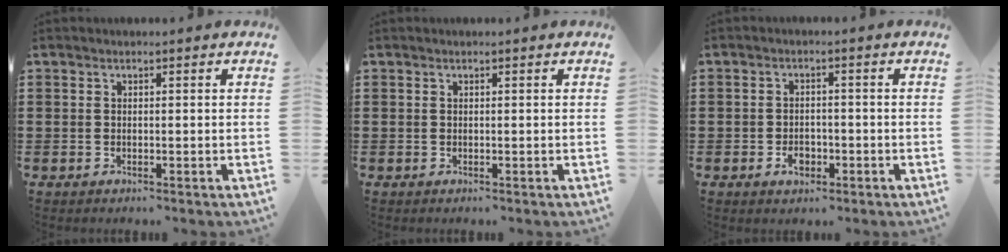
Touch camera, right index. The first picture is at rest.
{"total": 0.0}
{"total": 3.4, "force": [-1.5, 1.8, 2.4], "torque": [-0.036, -0.005, -0.028]}